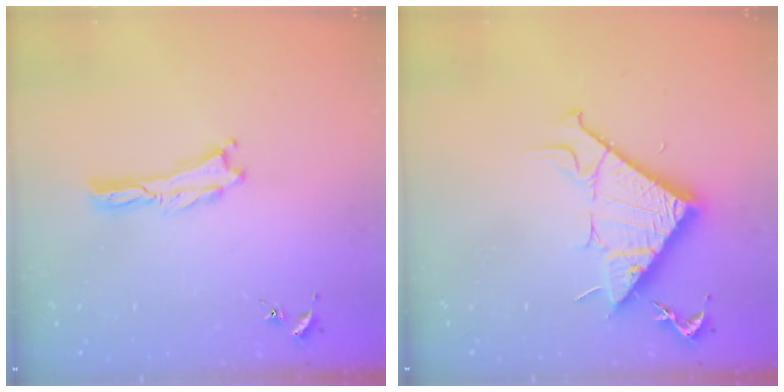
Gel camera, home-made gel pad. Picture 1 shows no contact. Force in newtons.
{"total": 10.7, "press": 10.7, "slide": 0.1}